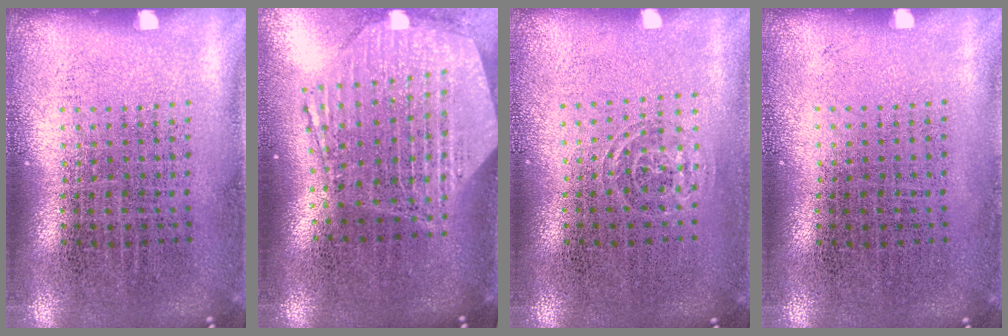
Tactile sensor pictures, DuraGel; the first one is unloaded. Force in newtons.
{"total": 2.9, "press": 2.4, "slide": 1.7}
{"total": 0.8, "press": 0.6, "slide": 0.6}
{"total": 0.0}